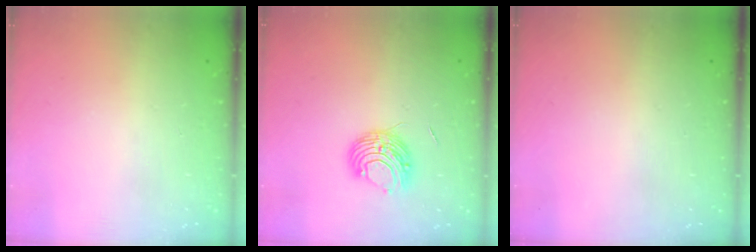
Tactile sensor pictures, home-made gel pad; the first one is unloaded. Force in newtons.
{"total": 8.7, "press": 8.6, "slide": 0.8}
{"total": 0.0}